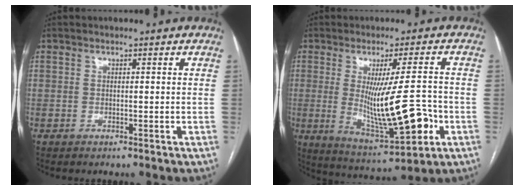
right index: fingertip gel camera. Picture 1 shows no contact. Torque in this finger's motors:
{"motor_torque": [0.85, 0.11, 0.78, 0.12]}